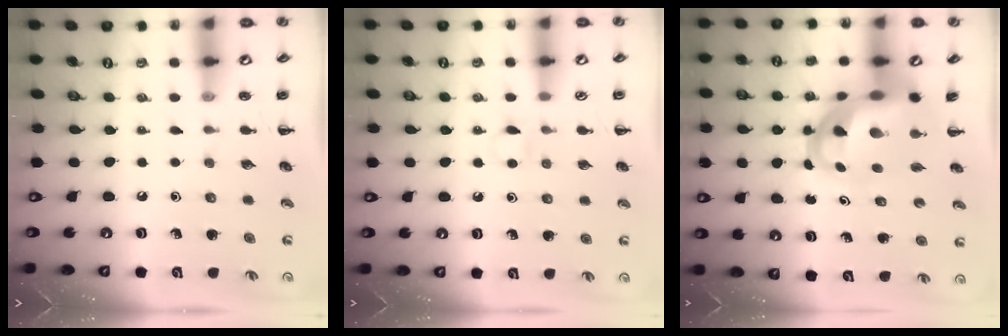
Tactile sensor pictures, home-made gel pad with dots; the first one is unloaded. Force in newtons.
{"total": 3.2, "press": 3.0, "slide": 1.1}
{"total": 10.7, "press": 10.4, "slide": 2.5}